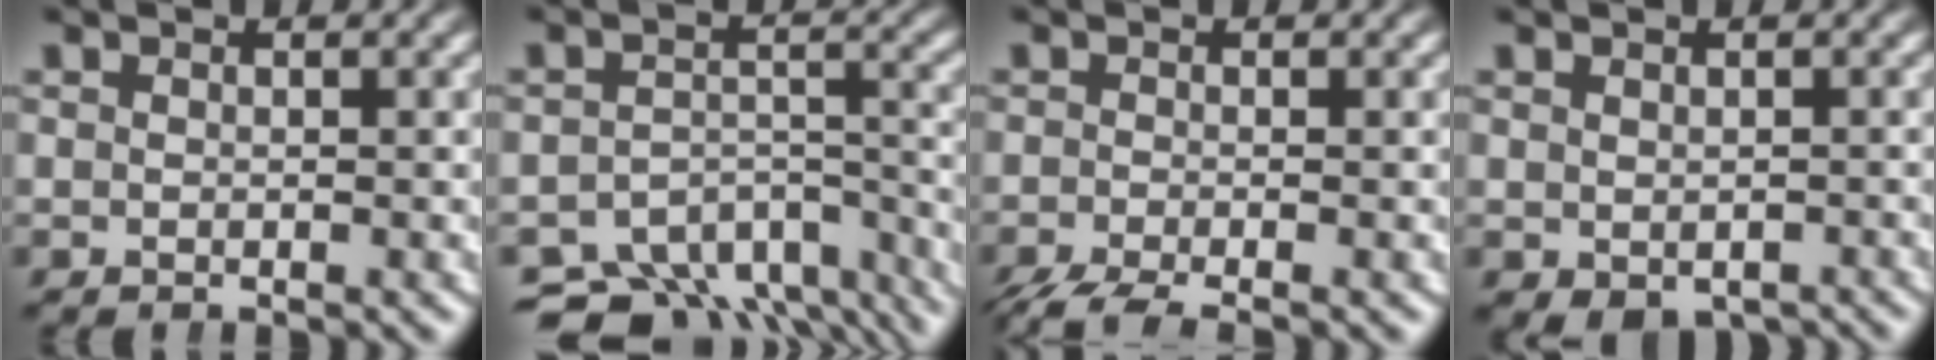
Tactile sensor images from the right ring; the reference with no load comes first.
{"total": 9.7, "force": [-7.6, 4.9, 3.8], "torque": [-0.046, -0.017, -0.126]}
{"total": 4.2, "force": [-3.2, 1.7, 2.1], "torque": [-0.040, -0.022, -0.045]}
{"total": 2.6, "force": [-1.6, 1.6, 1.2], "torque": [-0.014, -0.021, -0.013]}